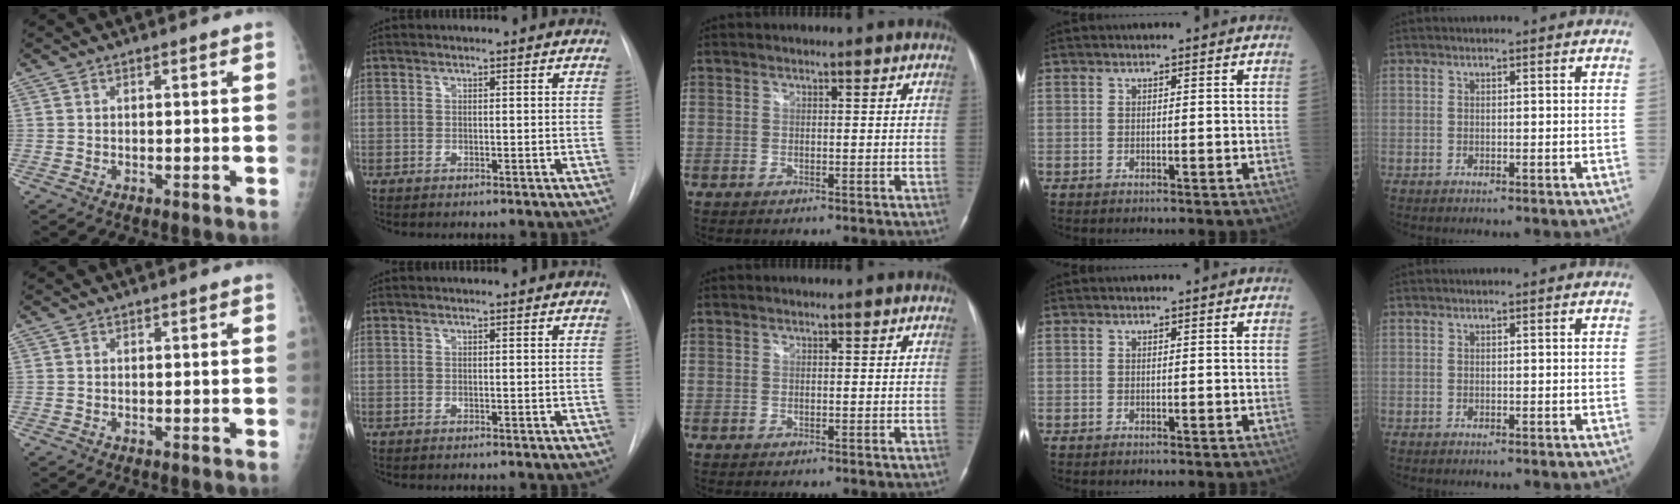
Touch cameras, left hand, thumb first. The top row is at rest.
{}